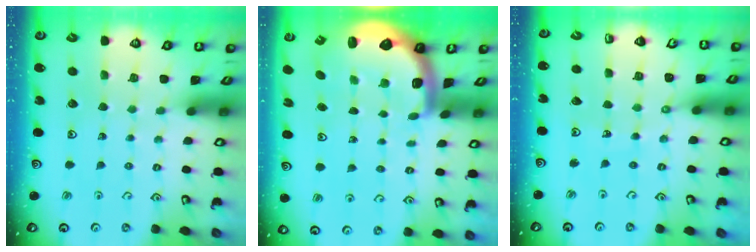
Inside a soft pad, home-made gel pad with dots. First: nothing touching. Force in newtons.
{"total": 2.9, "press": 2.6, "slide": 1.4}
{"total": 3.9, "press": 3.9, "slide": 0.2}